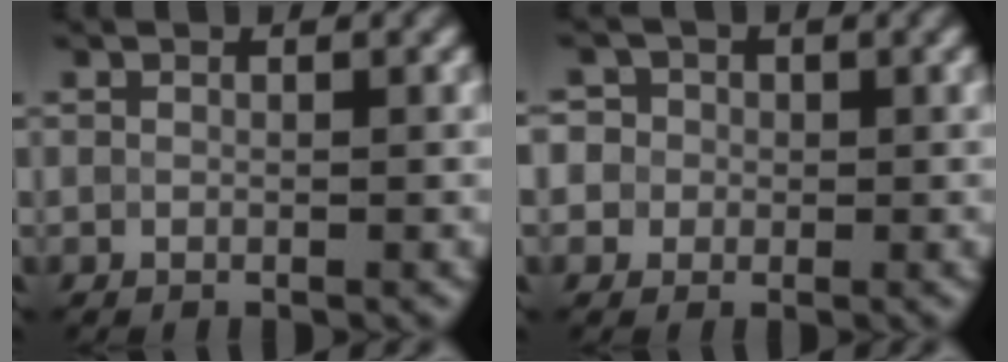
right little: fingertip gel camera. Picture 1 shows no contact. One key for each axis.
{"total": 5.0, "fx": 1.7, "fy": 4.3, "fz": 2.0, "tx": -0.030, "ty": 0.039, "tz": -0.003}